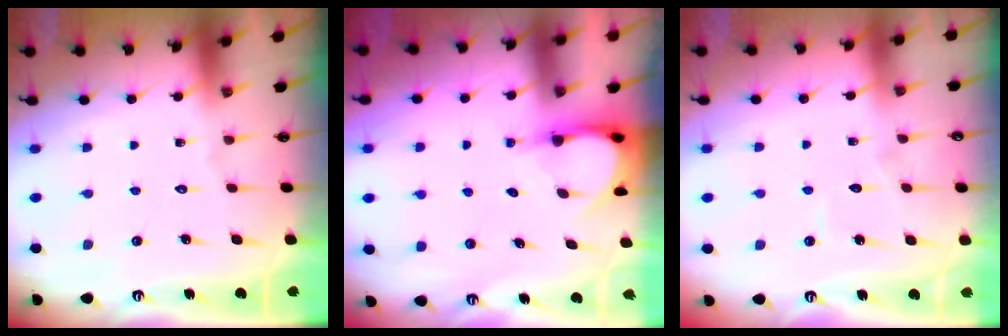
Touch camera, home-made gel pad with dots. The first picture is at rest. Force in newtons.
{"total": 3.9, "press": 3.9, "slide": 0.2}
{"total": 3.9, "press": 3.9, "slide": 0.2}